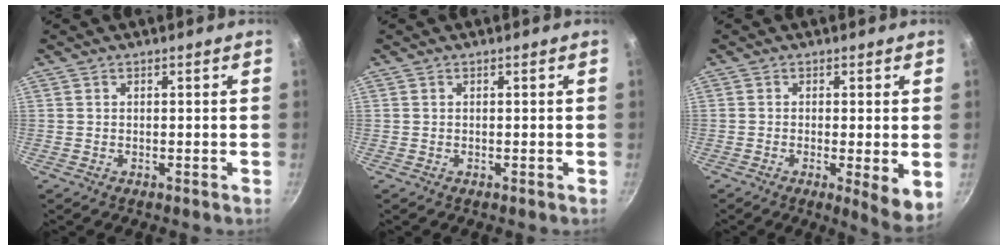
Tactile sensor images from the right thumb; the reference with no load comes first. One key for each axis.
{"total": 0.0}
{"total": 6.4, "fx": -1.0, "fy": 1.3, "fz": 6.2, "tx": -0.083, "ty": -0.017, "tz": -0.011}